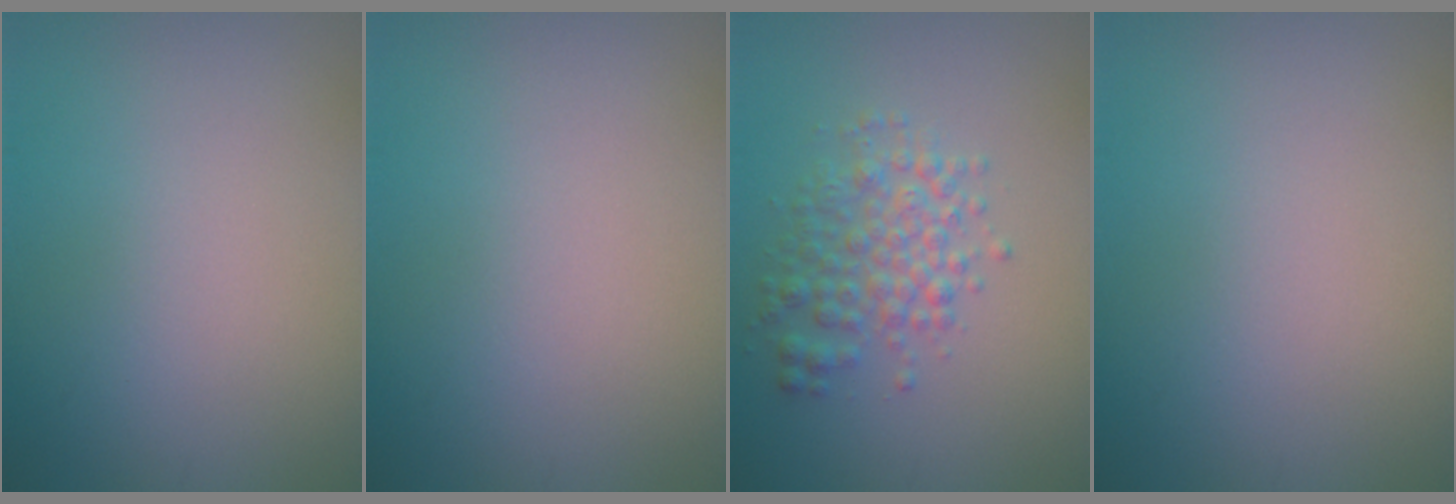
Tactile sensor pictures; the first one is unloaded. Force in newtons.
{"total": 0.0}
{"total": 3.3, "press": 3.3, "slide": 0.1}
{"total": 0.0}